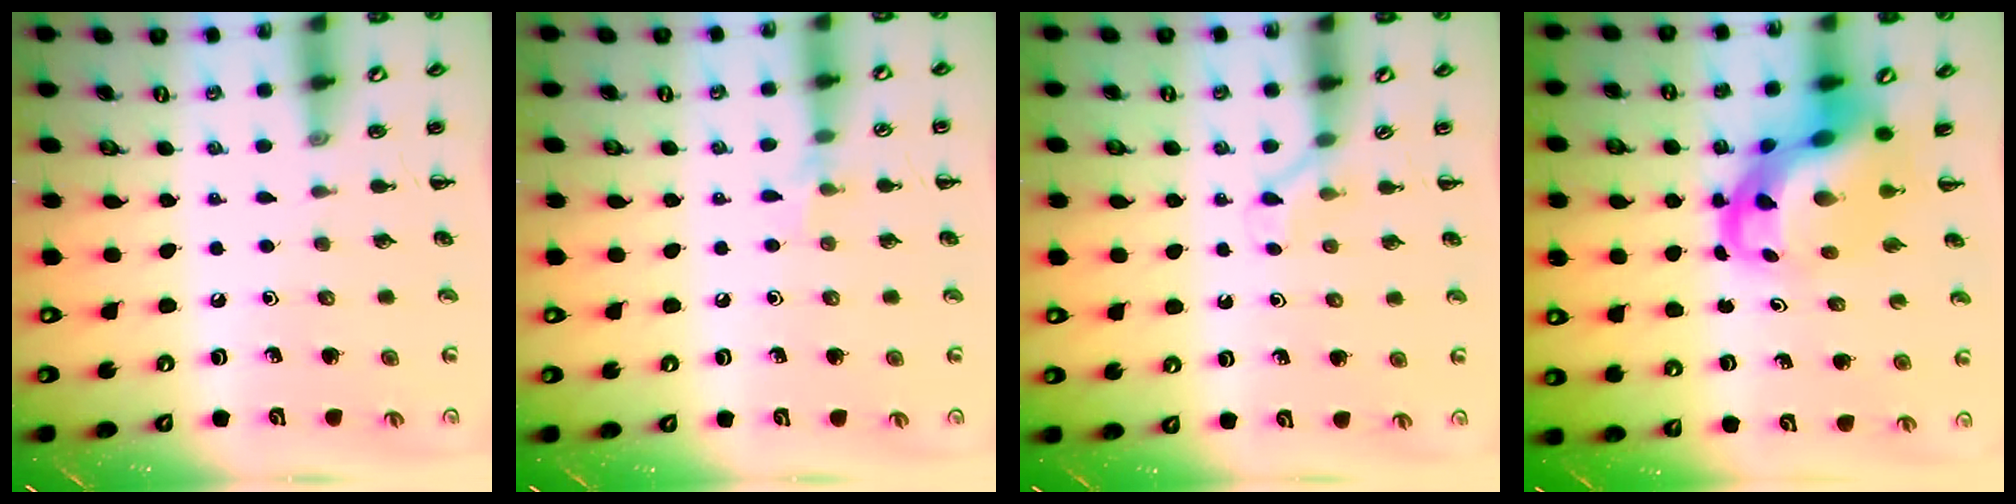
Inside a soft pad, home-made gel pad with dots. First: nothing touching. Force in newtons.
{"total": 5.1, "press": 4.8, "slide": 1.9}
{"total": 2.6, "press": 2.5, "slide": 0.9}
{"total": 8.9, "press": 8.5, "slide": 2.3}